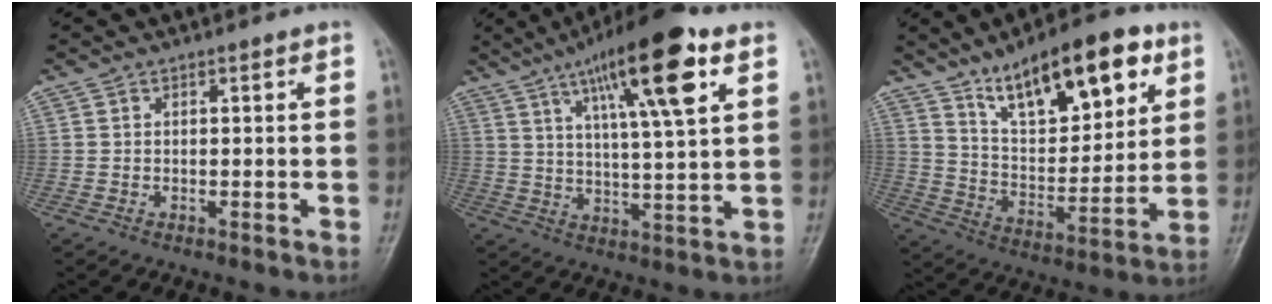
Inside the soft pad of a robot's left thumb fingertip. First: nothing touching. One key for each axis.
{"total": 17.6, "fx": 8.4, "fy": 3.4, "fz": 15.1, "tx": -0.236, "ty": -0.016, "tz": 0.134}
{"total": 19.4, "fx": 11.1, "fy": 7.8, "fz": 14.0, "tx": -0.174, "ty": -0.045, "tz": 0.190}